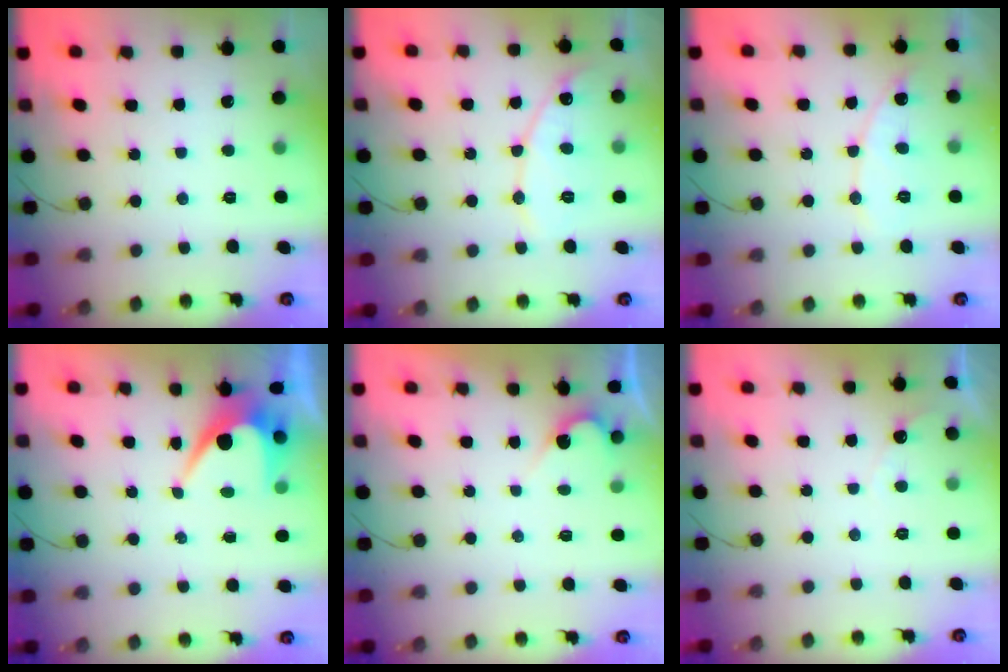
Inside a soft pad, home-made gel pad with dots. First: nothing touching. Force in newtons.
{"total": 10.1, "press": 10.1, "slide": 0.9}
{"total": 8.0, "press": 7.9, "slide": 0.7}
{"total": 6.9, "press": 6.9, "slide": 0.4}
{"total": 2.7, "press": 2.7, "slide": 0.2}
{"total": 2.3, "press": 2.3, "slide": 0.1}